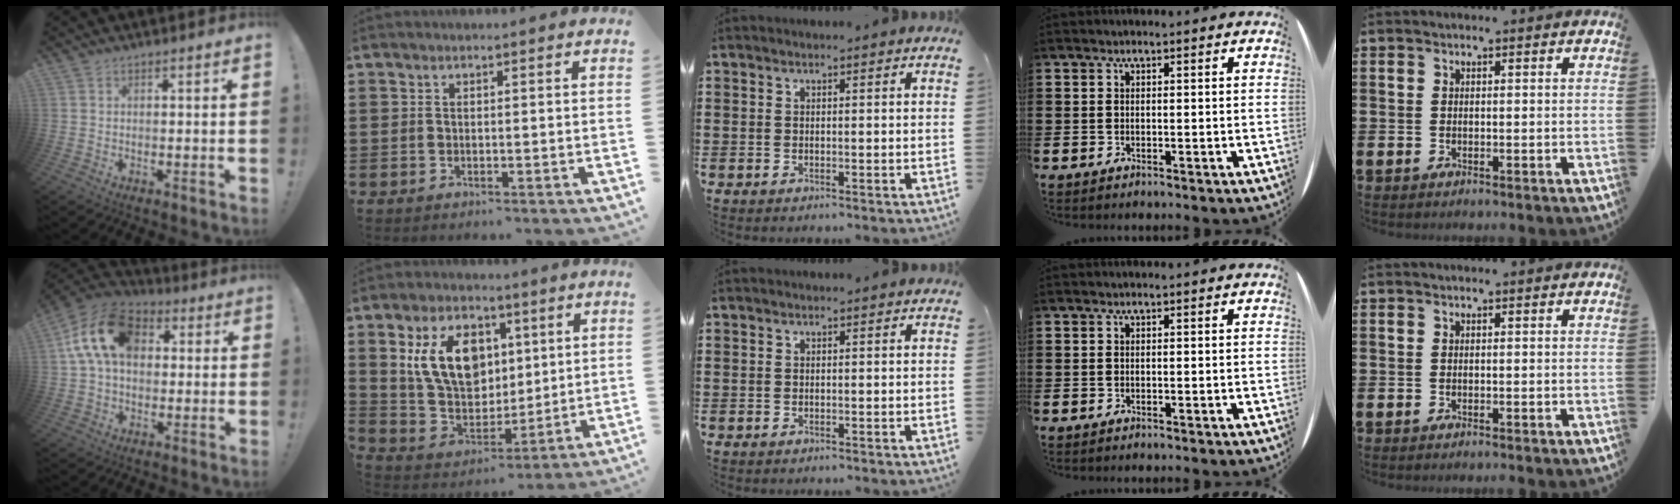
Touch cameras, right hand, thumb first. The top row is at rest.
{"thumb": {"total": 16.7, "force": [3.8, 11.3, 11.7], "torque": [-0.210, 0.016, 0.070]}, "index": {"total": 11.6, "force": [3.7, 8.0, 7.6], "torque": [-0.170, 0.015, 0.067]}}